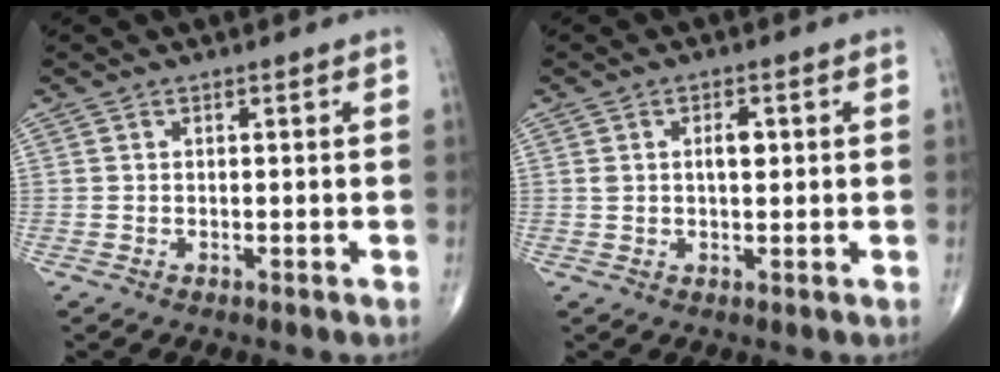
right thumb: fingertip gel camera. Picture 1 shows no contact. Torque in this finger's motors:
{"motor_torque": [0.08, 0.10, 0.22, 0.21, 0.02]}